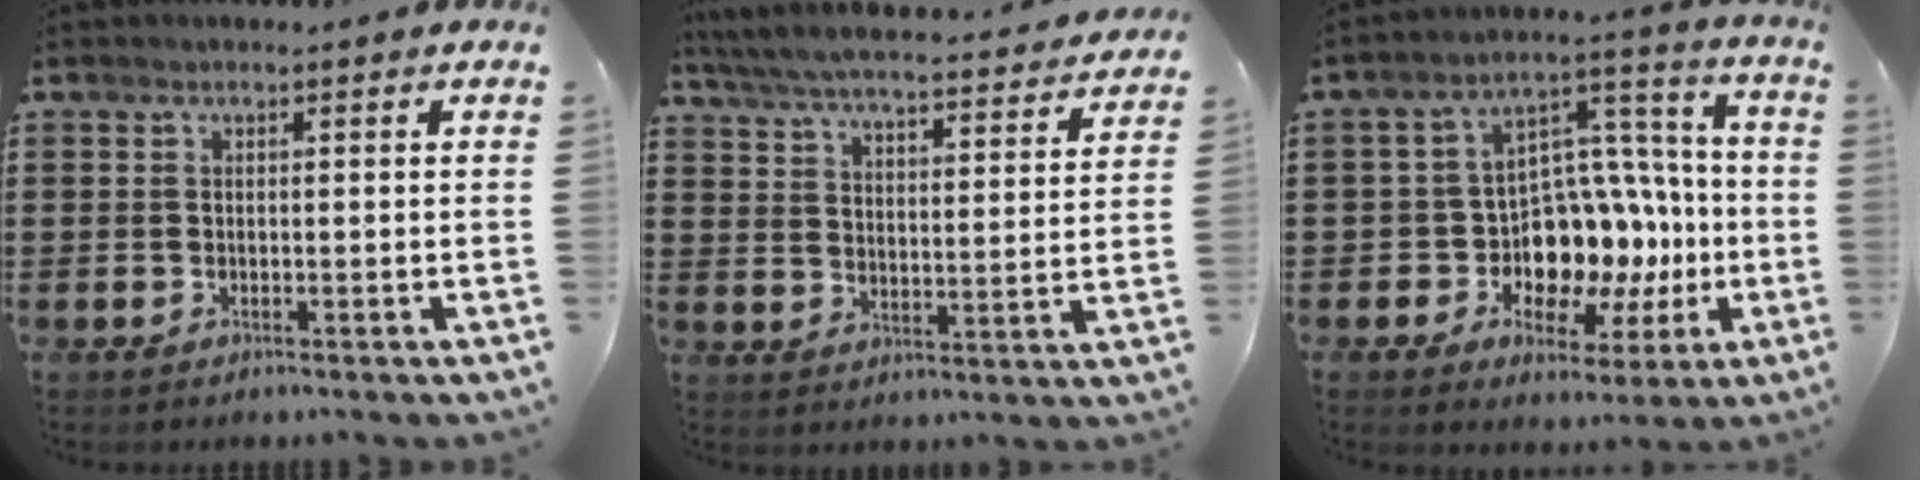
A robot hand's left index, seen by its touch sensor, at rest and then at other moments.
{"total": 5.1, "force": [4.9, -0.2, 1.3], "torque": [-0.051, -0.039, 0.079]}
{"total": 10.7, "force": [-2.1, 9.2, 4.9], "torque": [-0.096, -0.005, -0.022]}